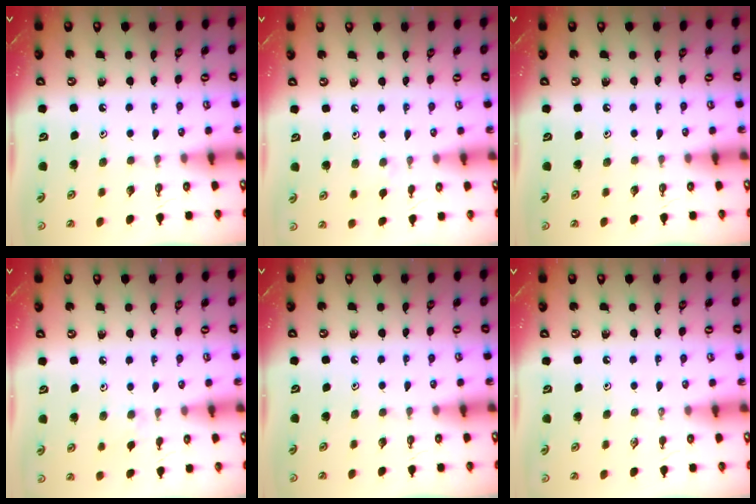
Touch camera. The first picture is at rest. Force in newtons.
{"total": 2.9, "press": 2.9, "slide": 0.4}
{"total": 0.0}
{"total": 3.8, "press": 3.7, "slide": 0.8}
{"total": 0.0}
{"total": 0.0}